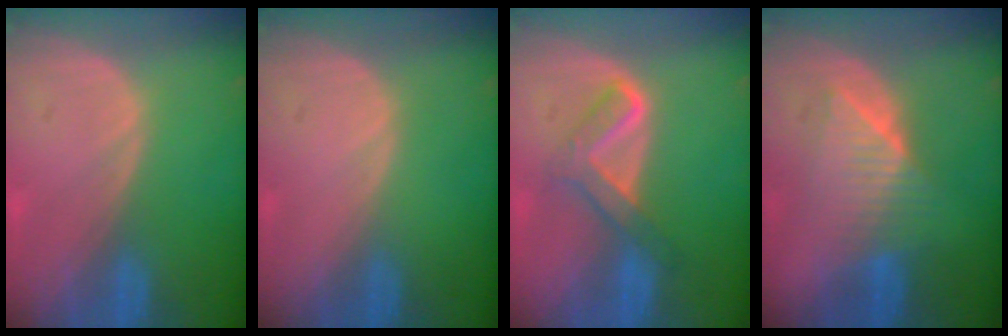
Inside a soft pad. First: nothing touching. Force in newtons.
{"total": 0.0}
{"total": 5.2, "press": 5.1, "slide": 0.7}
{"total": 6.4, "press": 6.3, "slide": 1.1}